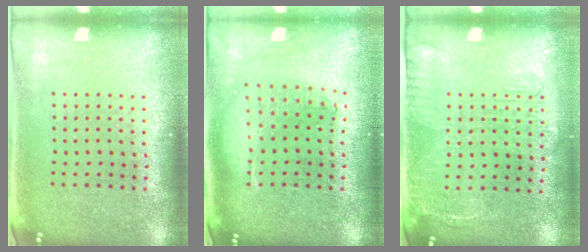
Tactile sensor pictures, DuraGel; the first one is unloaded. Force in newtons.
{"total": 1.6, "press": 1.4, "slide": 0.7}
{"total": 1.6, "press": 1.2, "slide": 1.1}